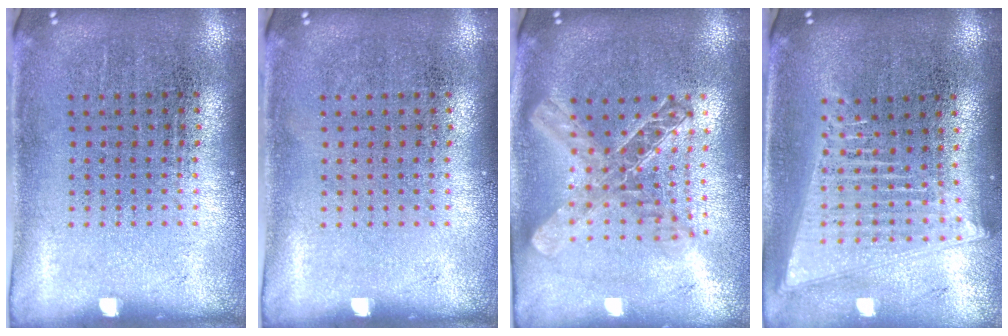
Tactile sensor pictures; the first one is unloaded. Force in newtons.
{"total": 0.0}
{"total": 2.0, "press": 1.7, "slide": 1.0}
{"total": 2.1, "press": 1.8, "slide": 1.0}